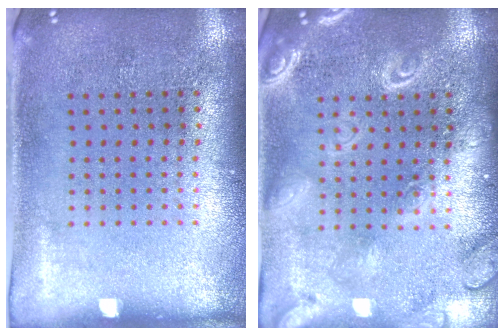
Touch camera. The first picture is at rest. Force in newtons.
{"total": 2.5, "press": 2.5, "slide": 0.2}